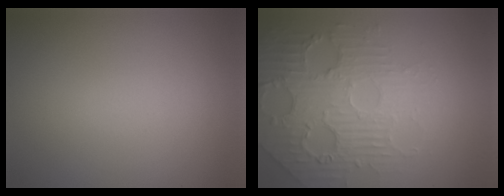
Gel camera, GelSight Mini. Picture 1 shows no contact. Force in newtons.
{"total": 5.0, "press": 4.4, "slide": 2.4}